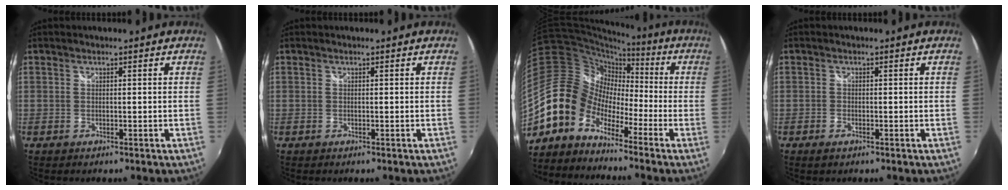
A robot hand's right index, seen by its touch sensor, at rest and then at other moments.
{"total": 0.0}
{"total": 13.6, "force": [-7.9, 9.9, 5.0], "torque": [-0.103, 0.031, -0.171]}
{"total": 1.3, "force": [-1.0, 0.6, 0.7], "torque": [-0.015, -0.003, -0.018]}